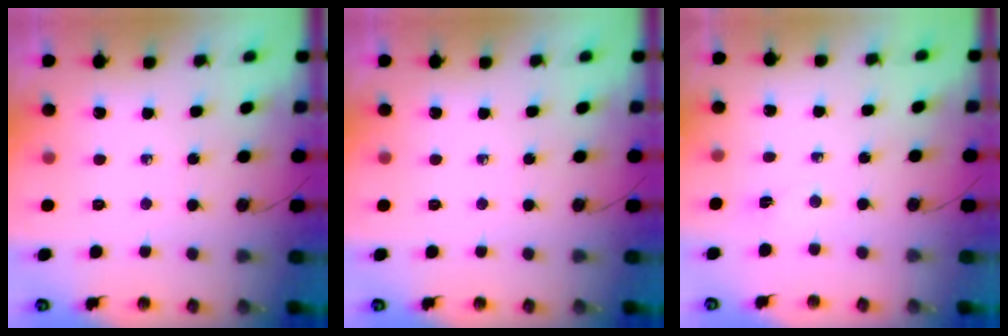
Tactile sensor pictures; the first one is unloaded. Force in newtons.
{"total": 0.0}
{"total": 3.8, "press": 0.5, "slide": 3.8}